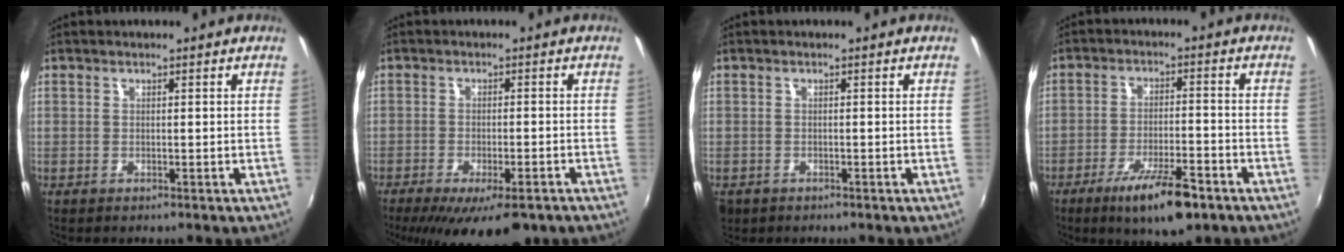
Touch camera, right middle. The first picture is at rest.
{"total": 13.8, "force": [-9.6, 4.6, 8.8], "torque": [-0.166, -0.040, -0.139]}
{"total": 2.9, "force": [-1.4, 2.2, 1.2], "torque": [-0.028, -0.009, -0.021]}
{"total": 10.9, "force": [-7.0, 2.7, 8.0], "torque": [-0.152, -0.016, -0.113]}